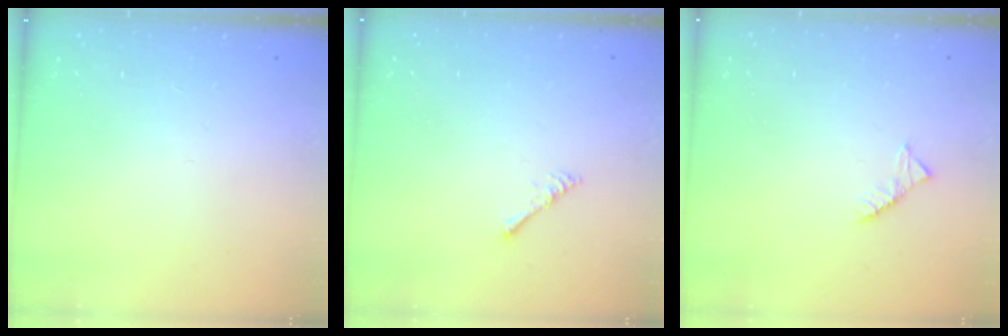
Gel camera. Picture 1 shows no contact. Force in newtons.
{"total": 1.7, "press": 1.6, "slide": 0.4}
{"total": 2.6, "press": 2.6, "slide": 0.4}